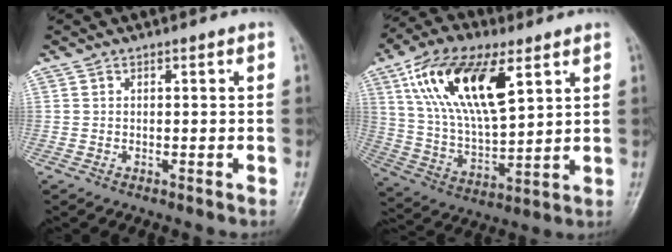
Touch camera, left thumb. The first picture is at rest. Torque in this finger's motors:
{"motor_torque": [2.59, 2.41, 2.07, -0.70, 0.43]}